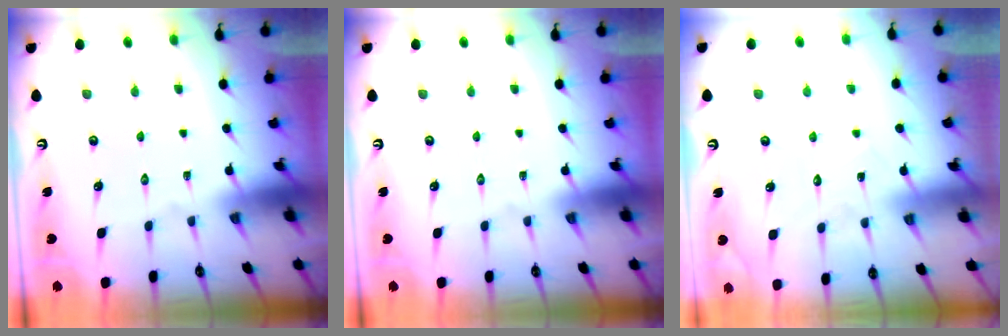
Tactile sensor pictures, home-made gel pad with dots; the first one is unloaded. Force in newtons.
{"total": 0.0}
{"total": 5.2, "press": 5.2, "slide": 0.4}